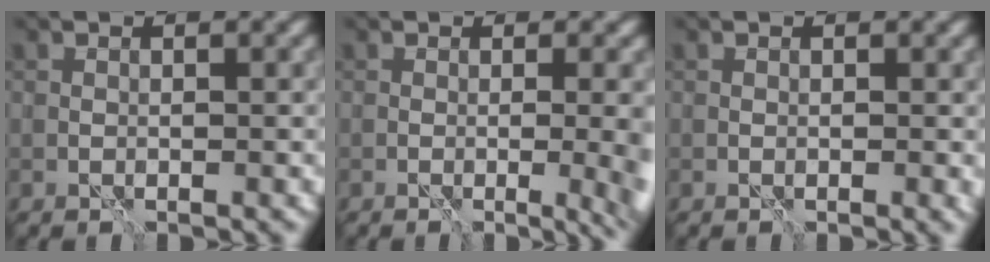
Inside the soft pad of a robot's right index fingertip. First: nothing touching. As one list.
[{"total": 6.1, "force": [-0.6, 2.6, 5.5], "torque": [-0.042, -0.002, -0.007]}, {"total": 0.5, "force": [0.0, 0.1, 0.5], "torque": [-0.008, -0.003, -0.002]}]